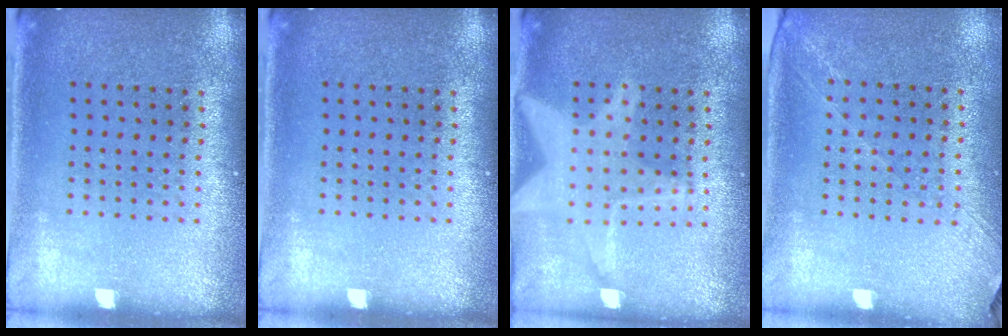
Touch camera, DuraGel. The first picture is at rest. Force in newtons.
{"total": 0.0}
{"total": 2.9, "press": 2.9, "slide": 0.2}
{"total": 1.2, "press": 1.0, "slide": 0.7}